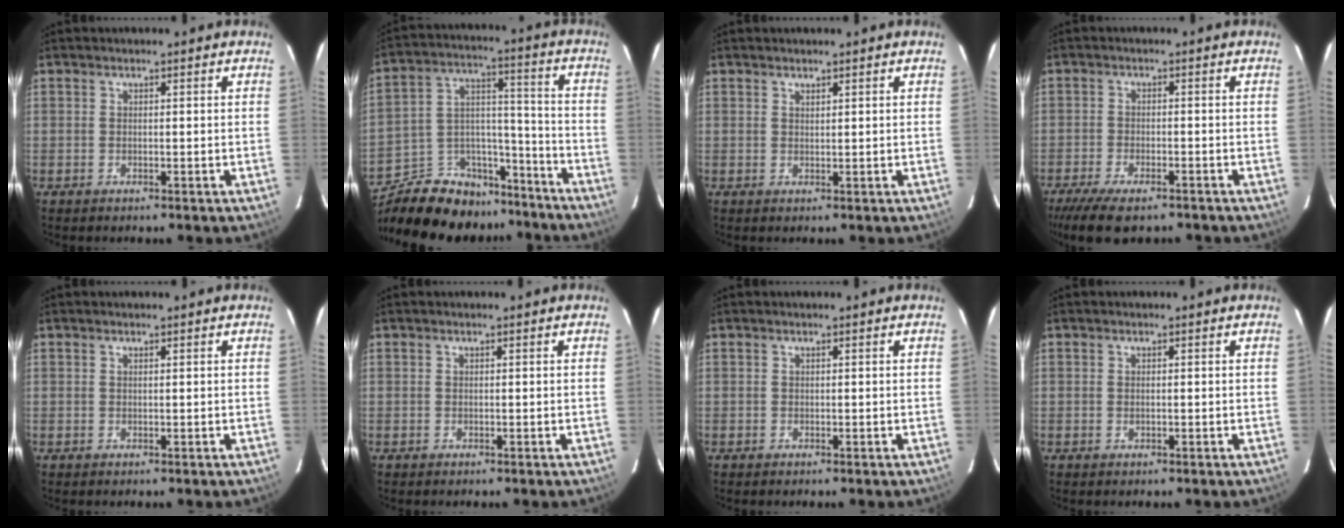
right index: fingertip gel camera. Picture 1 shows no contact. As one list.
[{"total": 19.2, "force": [-15.3, 9.8, 6.2], "torque": [-0.136, 0.065, -0.227]}, {"total": 0.8, "force": [0.7, 0.2, 0.2], "torque": [-0.004, 0.001, 0.014]}, {"total": 10.7, "force": [-8.3, 3.5, 5.8], "torque": [-0.141, -0.032, -0.142]}, {"total": 0.0}, {"total": 0.0}, {"total": 0.0}, {"total": 0.5, "force": [0.0, 0.1, 0.5], "torque": [-0.011, 0.001, -0.001]}]